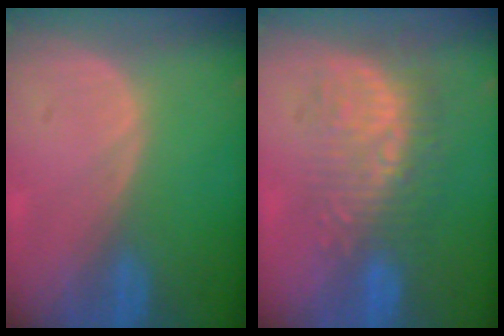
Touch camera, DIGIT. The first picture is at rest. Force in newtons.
{"total": 9.6, "press": 8.5, "slide": 4.4}